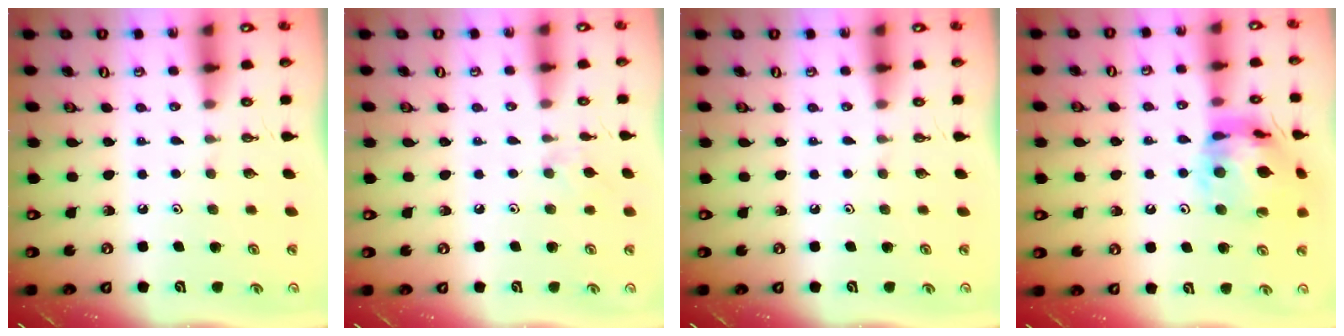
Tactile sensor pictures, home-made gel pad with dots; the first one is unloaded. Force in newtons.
{"total": 4.6, "press": 4.6, "slide": 0.7}
{"total": 0.0}
{"total": 16.3, "press": 16.2, "slide": 2.1}